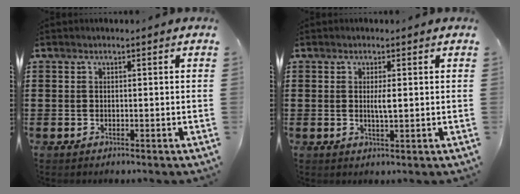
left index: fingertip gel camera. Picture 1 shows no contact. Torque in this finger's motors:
{"motor_torque": [0.69, -0.02, 0.10, 0.07]}